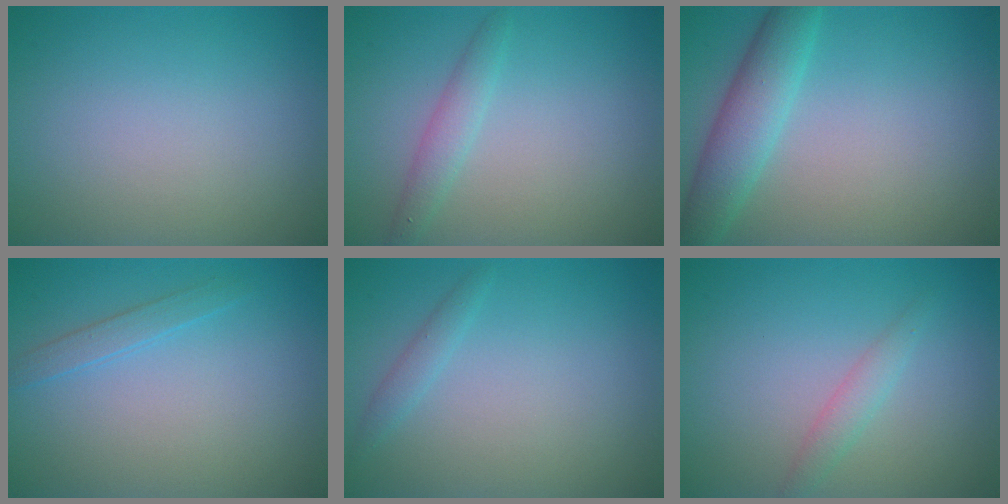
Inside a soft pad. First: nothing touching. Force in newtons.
{"total": 1.8, "press": 1.8, "slide": 0.0}
{"total": 4.2, "press": 4.2, "slide": 0.2}
{"total": 1.3, "press": 1.3, "slide": 0.1}
{"total": 1.0, "press": 1.0, "slide": 0.1}
{"total": 1.5, "press": 1.5, "slide": 0.1}